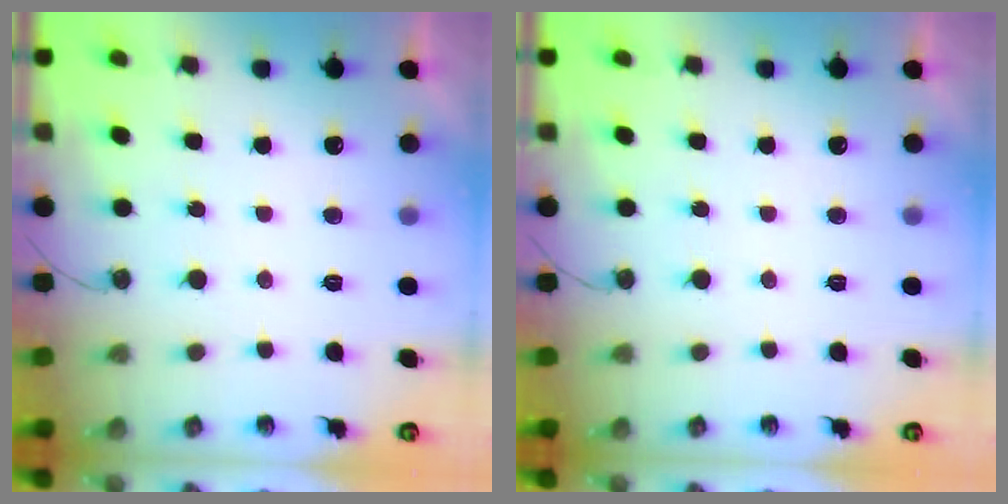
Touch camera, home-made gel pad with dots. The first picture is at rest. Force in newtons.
{"total": 0.0}